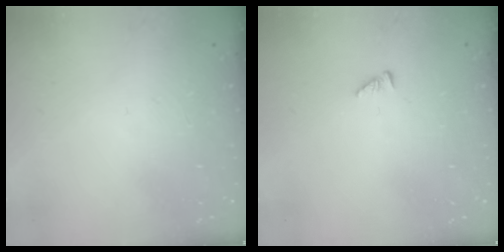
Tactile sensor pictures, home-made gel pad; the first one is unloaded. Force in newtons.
{"total": 1.7, "press": 1.7, "slide": 0.3}